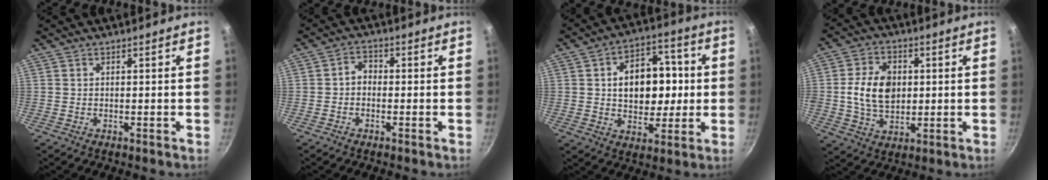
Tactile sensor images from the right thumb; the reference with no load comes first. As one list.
[{"total": 2.8, "force": [-0.7, 2.1, 1.6], "torque": [-0.019, 0.014, -0.019]}, {"total": 15.1, "force": [1.2, 10.7, 10.7], "torque": [-0.109, 0.019, 0.016]}, {"total": 10.9, "force": [0.9, 7.8, 7.5], "torque": [-0.112, 0.003, 0.013]}]